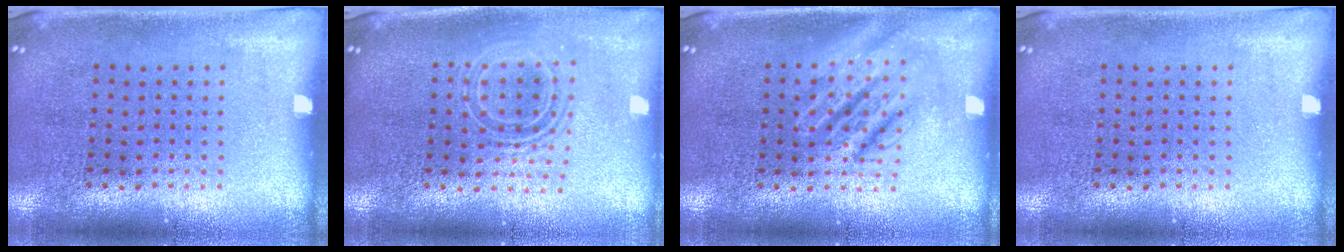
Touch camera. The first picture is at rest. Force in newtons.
{"total": 1.6, "press": 1.2, "slide": 1.0}
{"total": 2.8, "press": 2.8, "slide": 0.3}
{"total": 0.0}